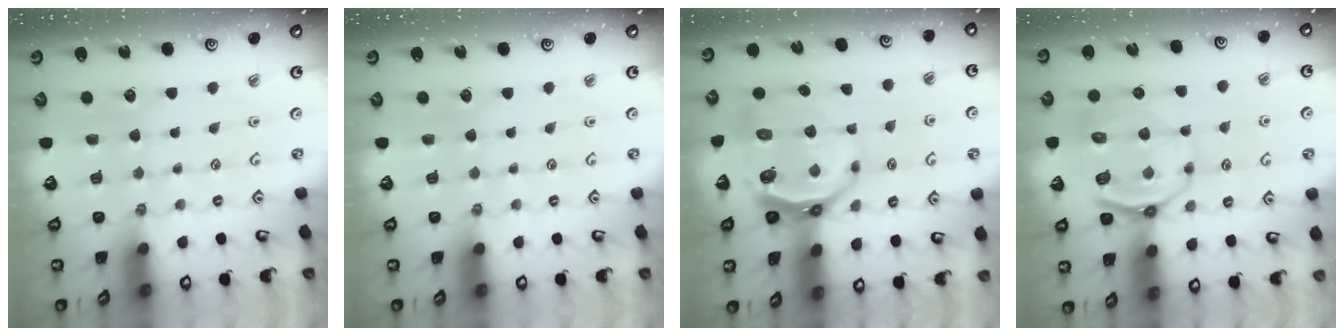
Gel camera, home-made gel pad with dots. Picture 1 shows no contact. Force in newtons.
{"total": 0.0}
{"total": 9.4, "press": 8.6, "slide": 3.6}
{"total": 9.3, "press": 9.0, "slide": 2.6}